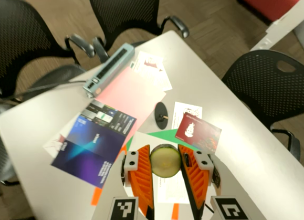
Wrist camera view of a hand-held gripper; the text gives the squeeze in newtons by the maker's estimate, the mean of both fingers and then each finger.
{"total": 10.8, "left": 10.7, "right": 10.9}